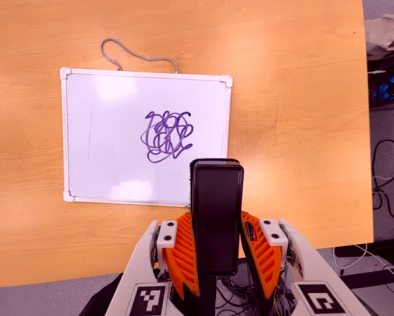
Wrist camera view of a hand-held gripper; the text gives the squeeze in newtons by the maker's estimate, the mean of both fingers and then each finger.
{"total": 4.1, "left": 2.7, "right": 5.5}